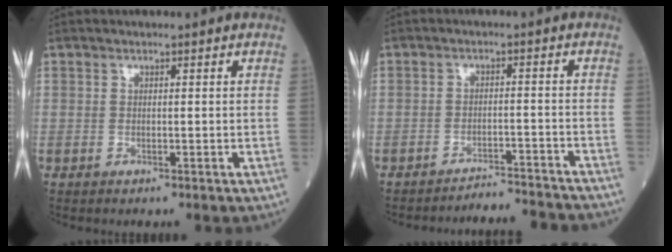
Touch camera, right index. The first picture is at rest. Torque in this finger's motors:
{"motor_torque": [0.08, -0.17, 0.10, 0.05]}